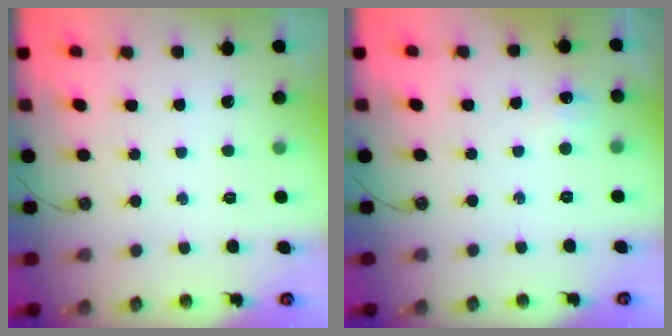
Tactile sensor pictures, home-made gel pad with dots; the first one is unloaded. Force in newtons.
{"total": 5.1, "press": 5.1, "slide": 0.7}